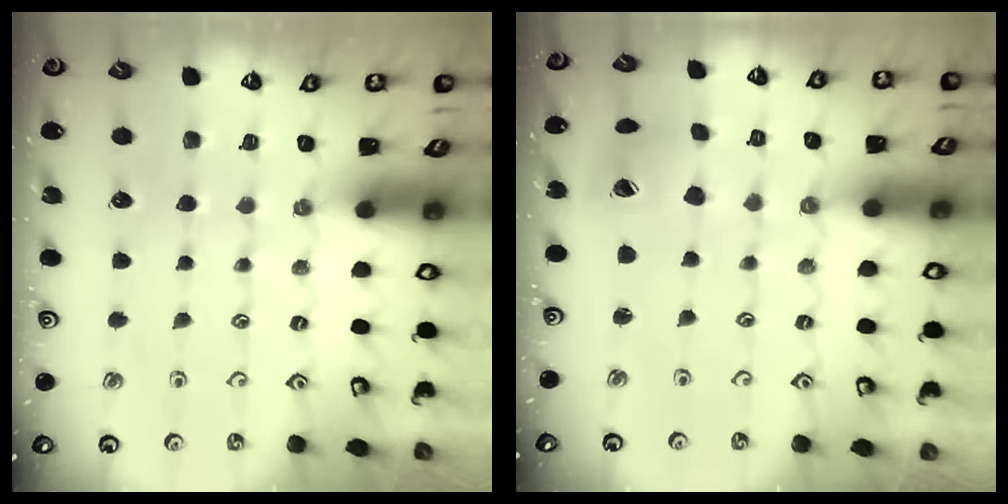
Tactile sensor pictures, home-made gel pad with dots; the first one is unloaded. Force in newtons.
{"total": 8.7, "press": 8.6, "slide": 0.9}